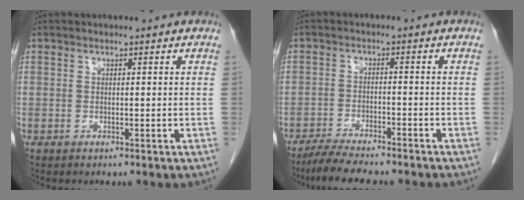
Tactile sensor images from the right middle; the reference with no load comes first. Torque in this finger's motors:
{"motor_torque": [0.91, -0.84, 0.12, 0.06]}